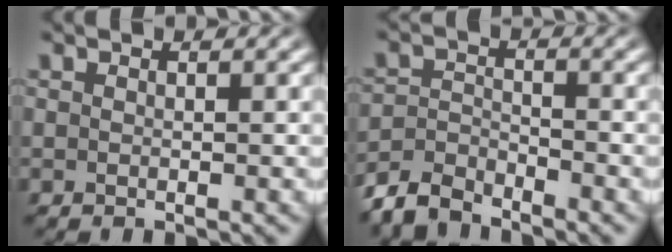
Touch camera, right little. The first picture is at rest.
{"total": 4.1, "force": [-3.6, 1.6, 1.2], "torque": [-0.019, -0.009, -0.064]}